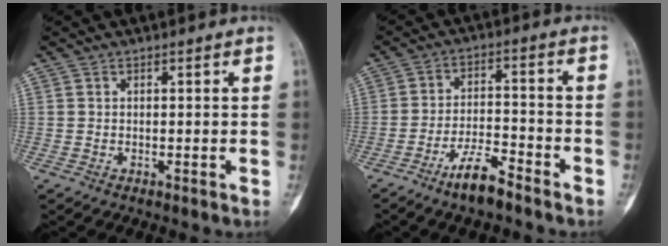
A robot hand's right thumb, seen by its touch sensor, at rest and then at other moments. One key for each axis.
{"total": 7.6, "fx": -5.6, "fy": 2.0, "fz": 4.8, "tx": -0.087, "ty": 0.038, "tz": -0.102}